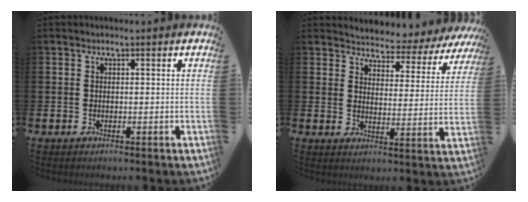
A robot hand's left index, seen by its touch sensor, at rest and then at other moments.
{"total": 4.0, "force": [3.8, 1.1, -0.1], "torque": [-0.012, -0.043, 0.057]}